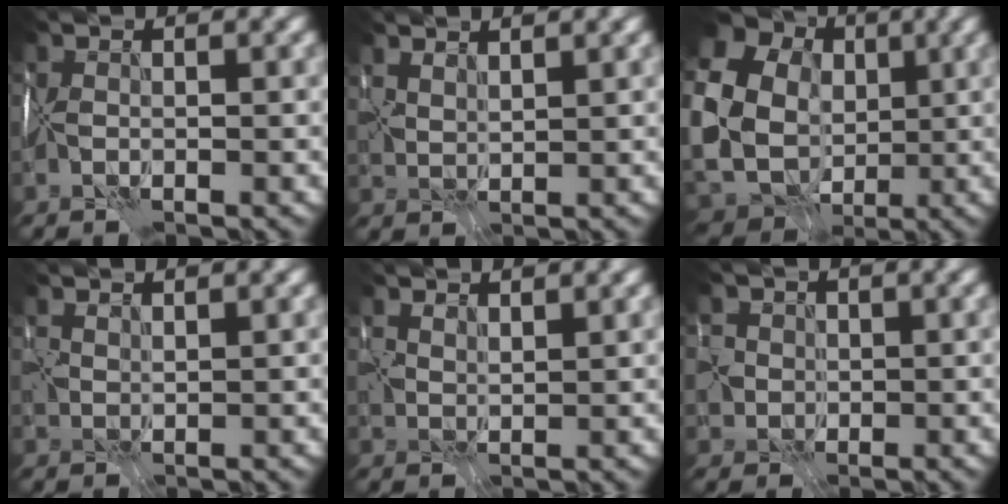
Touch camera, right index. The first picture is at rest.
{"total": 2.3, "force": [2.2, 0.6, 0.3], "torque": [-0.011, 0.001, 0.053]}
{"total": 14.4, "force": [1.8, 12.5, 7.0], "torque": [-0.162, -0.011, 0.033]}
{"total": 1.5, "force": [1.2, 0.8, 0.5], "torque": [-0.012, 0.000, 0.031]}
{"total": 2.2, "force": [1.9, 0.9, 0.6], "torque": [-0.015, -0.001, 0.044]}
{"total": 2.1, "force": [0.2, 2.1, 0.2], "torque": [0.000, 0.002, 0.011]}